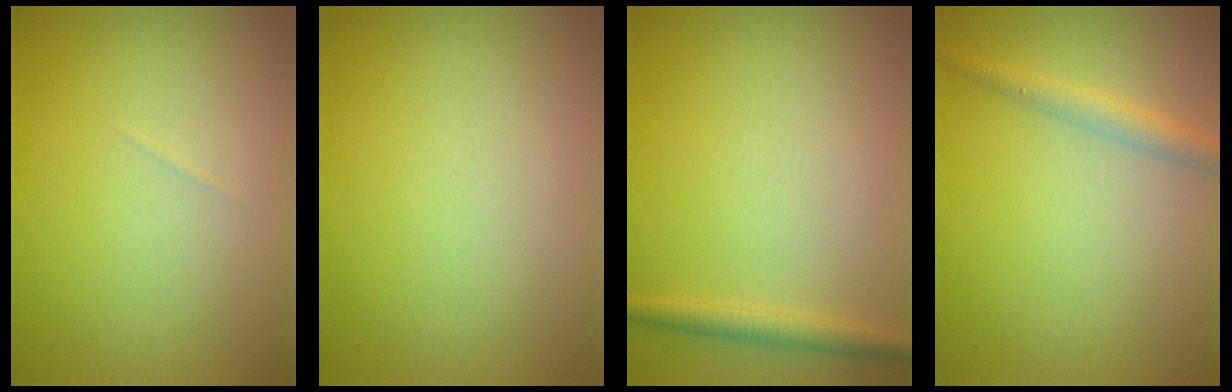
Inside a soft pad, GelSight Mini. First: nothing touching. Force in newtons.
{"total": 0.0}
{"total": 1.8, "press": 1.8, "slide": 0.1}
{"total": 1.9, "press": 1.9, "slide": 0.0}